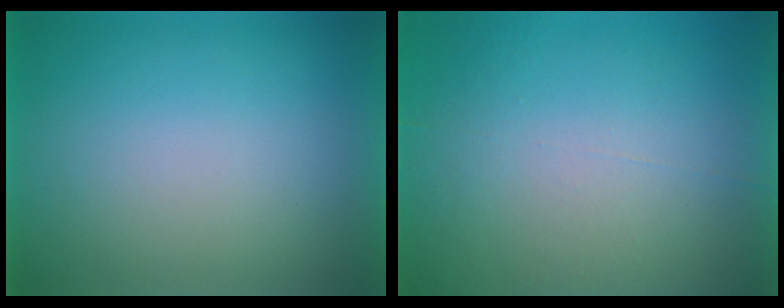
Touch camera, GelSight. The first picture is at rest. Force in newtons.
{"total": 7.3}